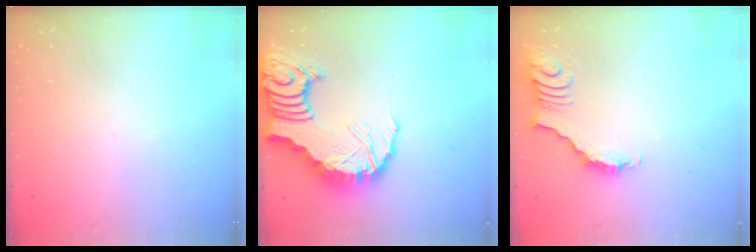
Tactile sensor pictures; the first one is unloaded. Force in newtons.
{"total": 16.7, "press": 16.5, "slide": 2.3}
{"total": 3.7, "press": 3.7, "slide": 0.7}